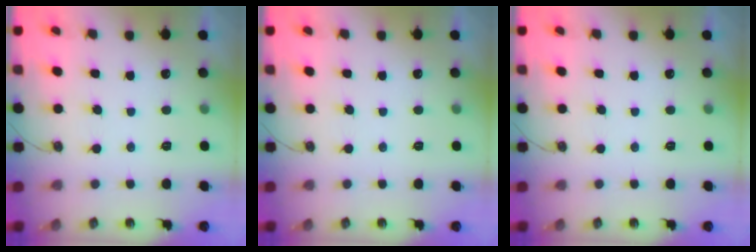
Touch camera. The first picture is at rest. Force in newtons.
{"total": 0.0}
{"total": 0.0}